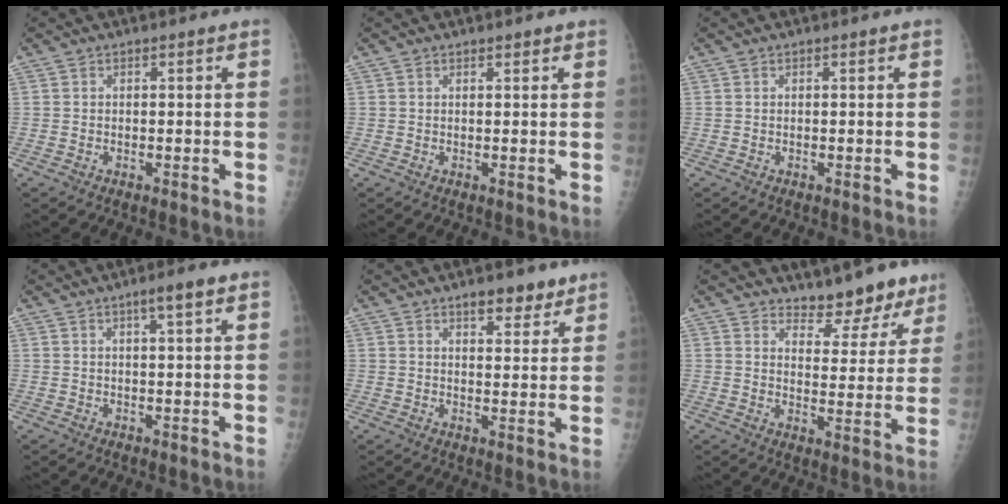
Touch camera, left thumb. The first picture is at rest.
{"total": 0.9, "force": [0.7, 0.3, 0.3], "torque": [-0.004, -0.004, 0.009]}
{"total": 0.0}
{"total": 3.7, "force": [1.9, 0.5, 3.2], "torque": [-0.048, 0.000, 0.030]}
{"total": 6.2, "force": [4.4, 2.6, 3.6], "torque": [-0.025, -0.024, 0.062]}
{"total": 9.4, "force": [8.2, 3.8, 2.4], "torque": [0.004, -0.068, 0.107]}